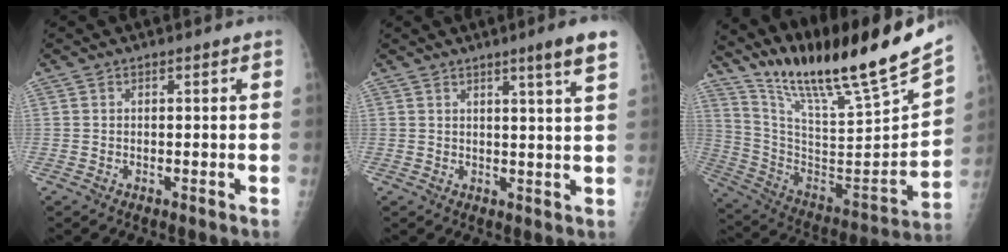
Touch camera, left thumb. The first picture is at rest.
{"total": 5.7, "force": [3.5, -0.6, 4.5], "torque": [-0.063, -0.023, 0.047]}
{"total": 26.4, "force": [21.6, 2.3, 15.1], "torque": [-0.231, -0.117, 0.363]}